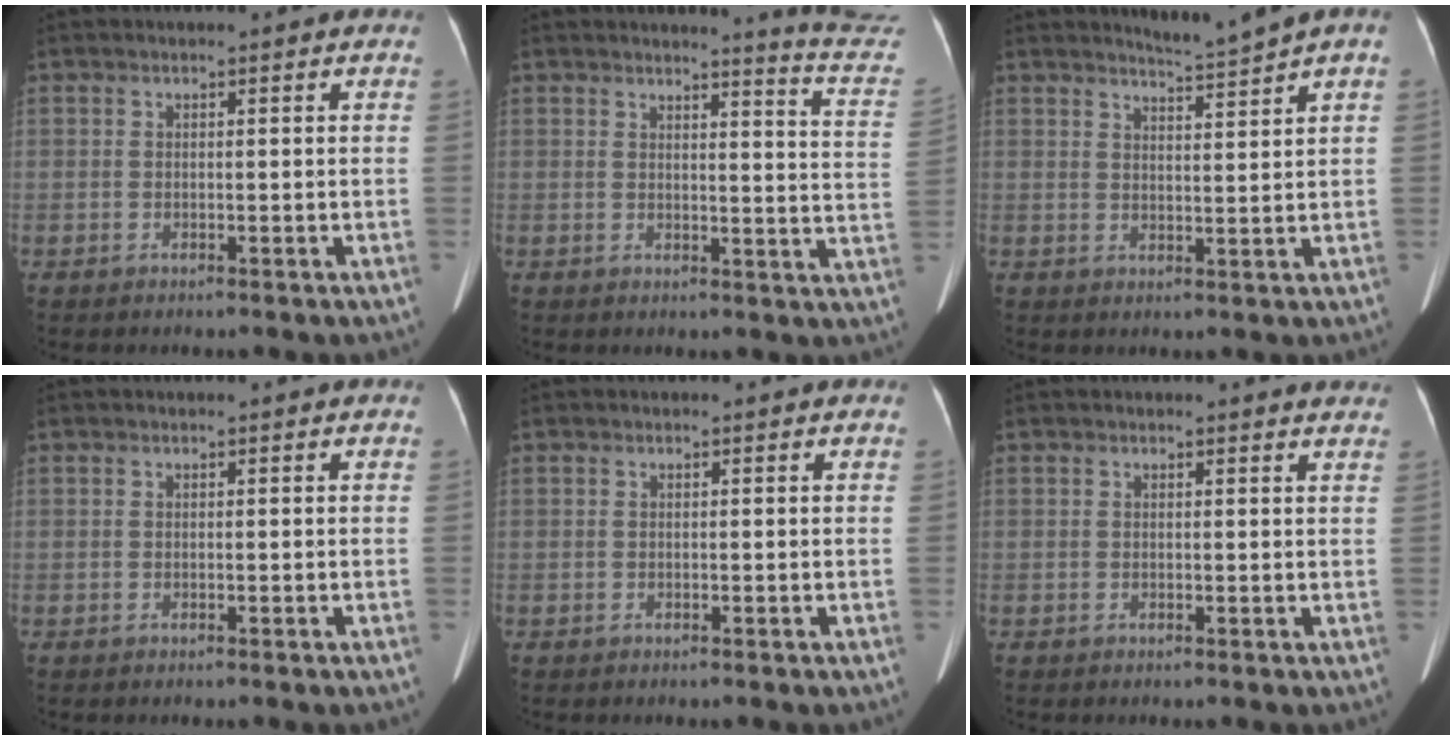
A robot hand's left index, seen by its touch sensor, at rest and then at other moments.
{"total": 11.5, "force": [11.3, -2.2, 0.5], "torque": [-0.008, -0.132, 0.105]}
{"total": 3.0, "force": [2.6, -1.6, 0.3], "torque": [-0.010, -0.012, 0.055]}
{"total": 0.0}
{"total": 0.0}
{"total": 3.2, "force": [3.2, 0.3, 0.4], "torque": [-0.007, -0.009, 0.017]}